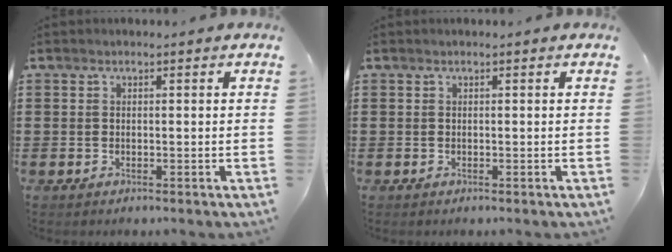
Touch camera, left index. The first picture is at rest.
{"total": 0.0}